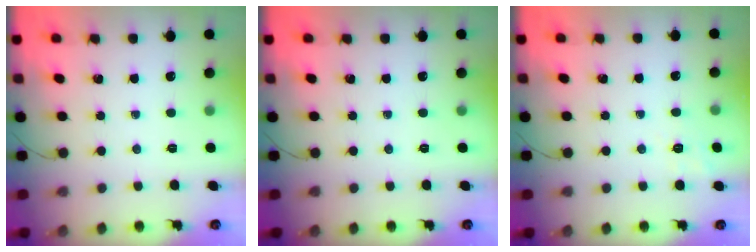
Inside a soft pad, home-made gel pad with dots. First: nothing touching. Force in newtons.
{"total": 0.0}
{"total": 2.1, "press": 0.6, "slide": 2.0}